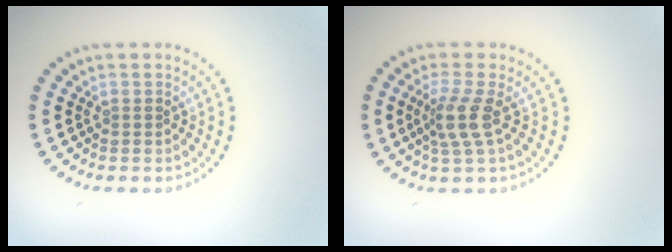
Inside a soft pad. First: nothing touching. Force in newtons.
{"total": 2.7, "press": 2.1, "slide": 1.8}